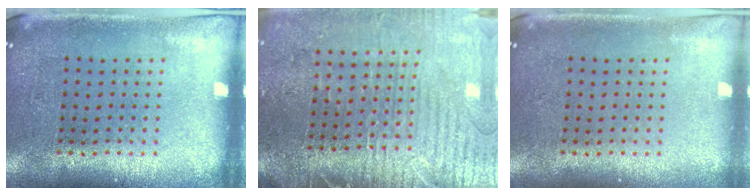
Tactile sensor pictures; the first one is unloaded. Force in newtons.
{"total": 3.7, "press": 3.4, "slide": 1.4}
{"total": 0.0}